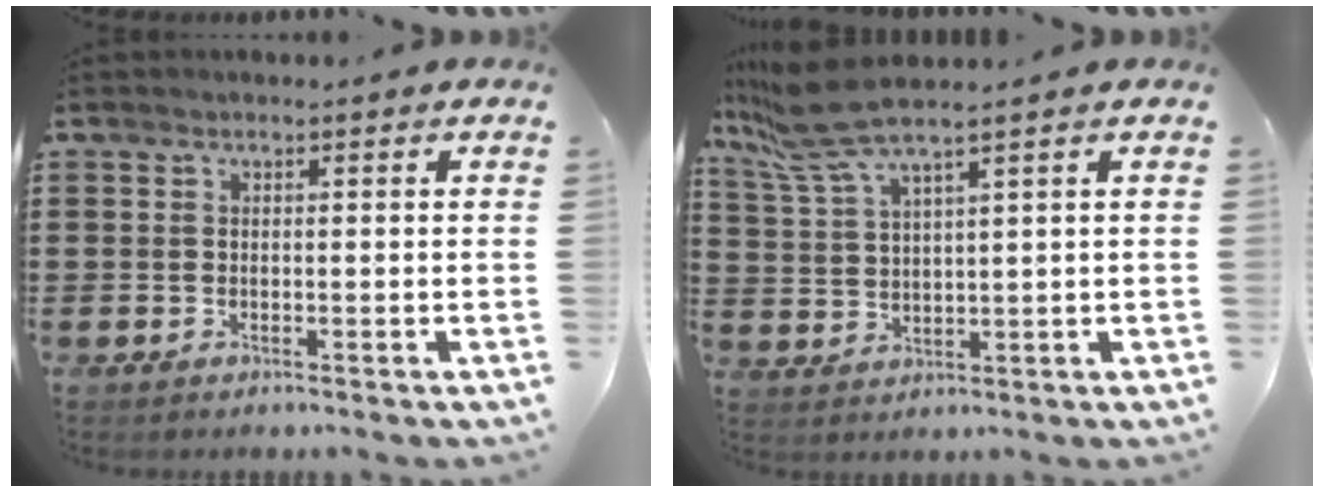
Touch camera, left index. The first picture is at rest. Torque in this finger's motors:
{"motor_torque": [1.03, -1.11, 0.31, 0.11]}